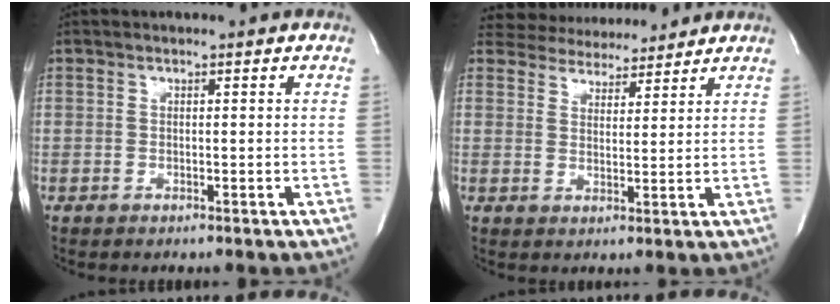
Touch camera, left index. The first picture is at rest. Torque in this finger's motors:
{"motor_torque": [0.04, -0.13, -0.35, -0.12]}